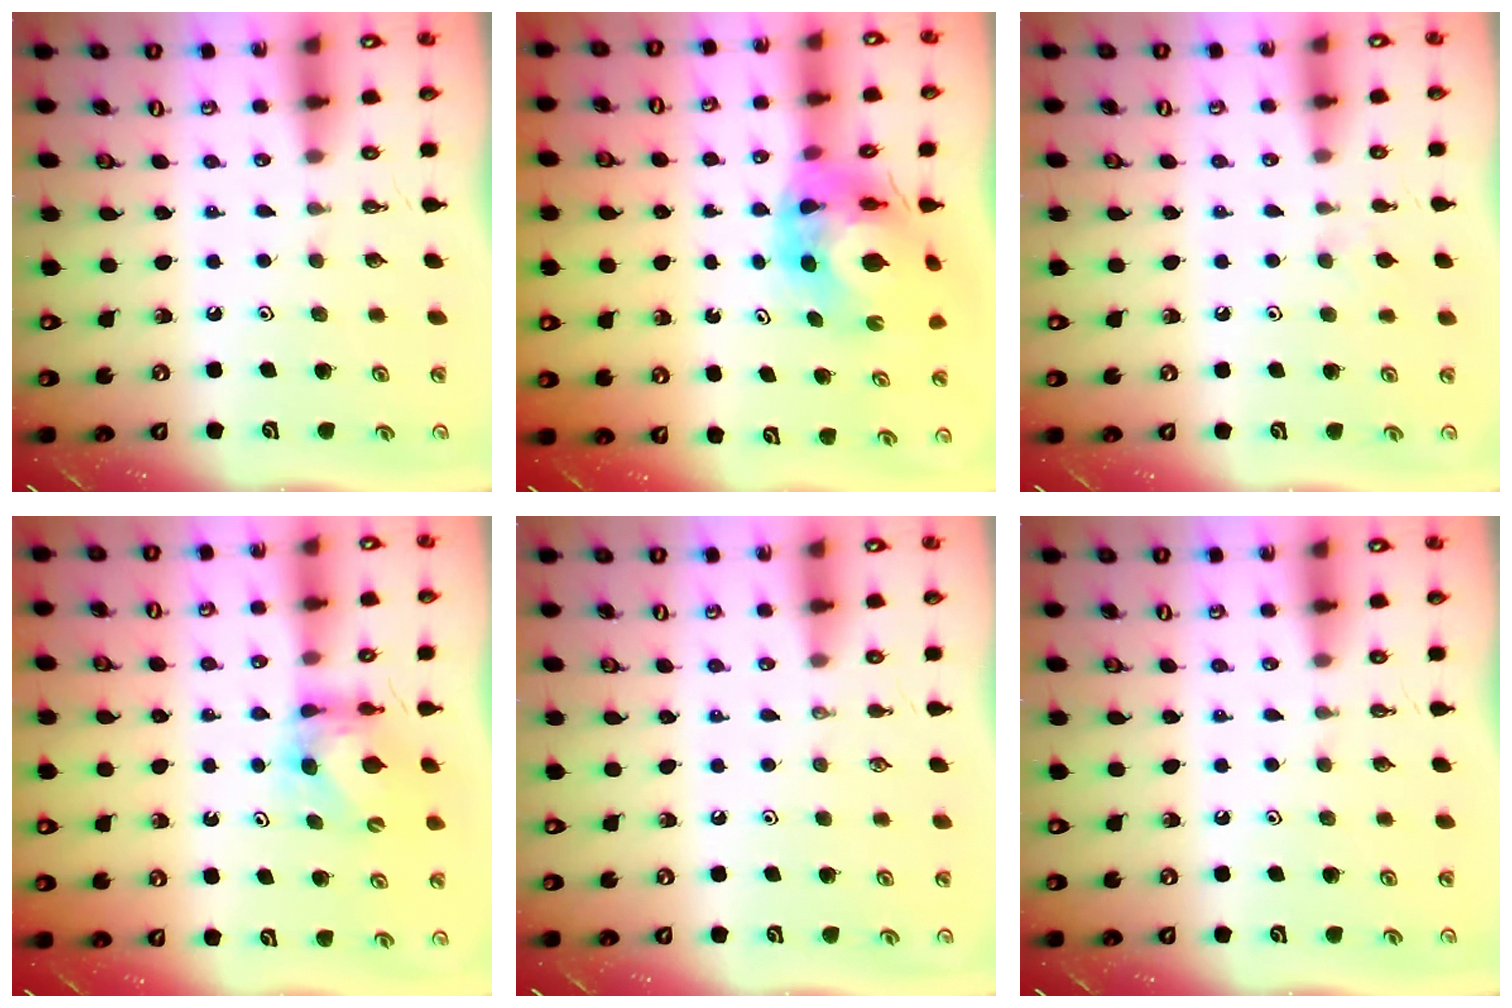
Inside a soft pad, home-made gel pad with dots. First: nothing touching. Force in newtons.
{"total": 11.2, "press": 11.1, "slide": 1.0}
{"total": 3.2, "press": 3.1, "slide": 0.6}
{"total": 5.9, "press": 5.9, "slide": 0.7}
{"total": 0.0}
{"total": 0.0}